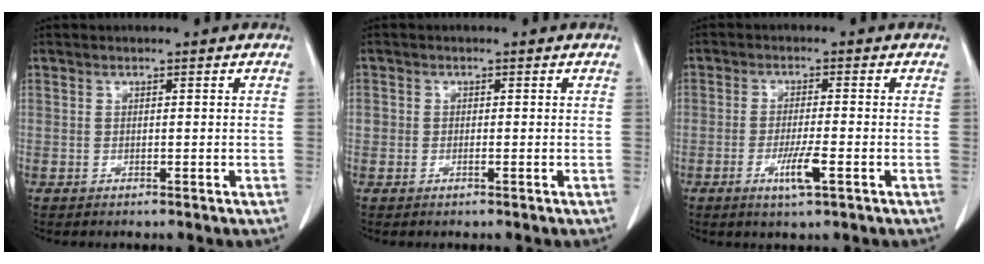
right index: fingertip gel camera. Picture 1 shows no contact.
{"total": 1.2, "force": [-0.2, 1.0, 0.6], "torque": [-0.008, 0.002, -0.004]}
{"total": 4.6, "force": [-1.9, 0.3, 4.2], "torque": [-0.082, -0.008, -0.034]}